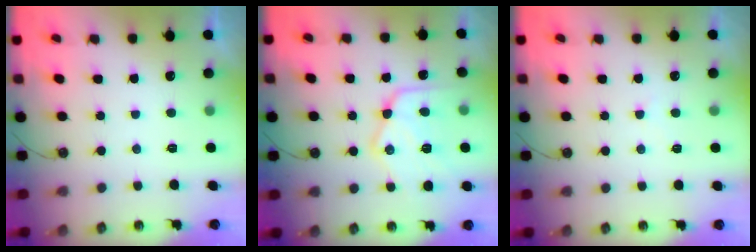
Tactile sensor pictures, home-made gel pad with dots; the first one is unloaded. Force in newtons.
{"total": 18.8, "press": 18.8, "slide": 1.7}
{"total": 4.8, "press": 4.7, "slide": 0.6}